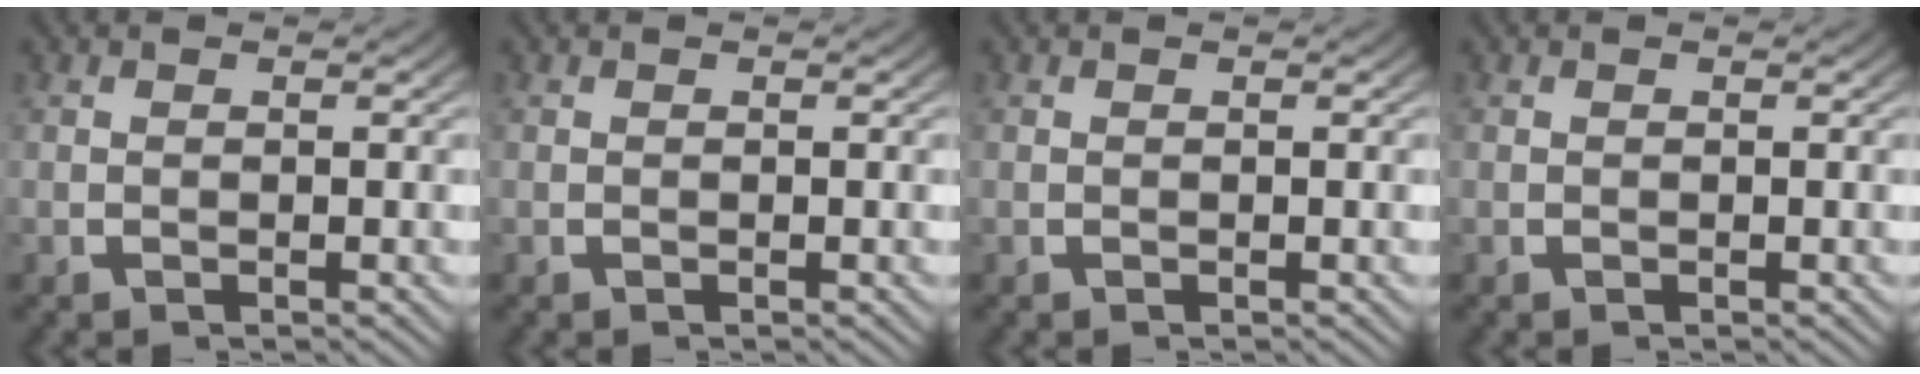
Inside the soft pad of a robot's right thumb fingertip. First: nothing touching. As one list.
[{"total": 0.0}, {"total": 0.0}, {"total": 0.0}]